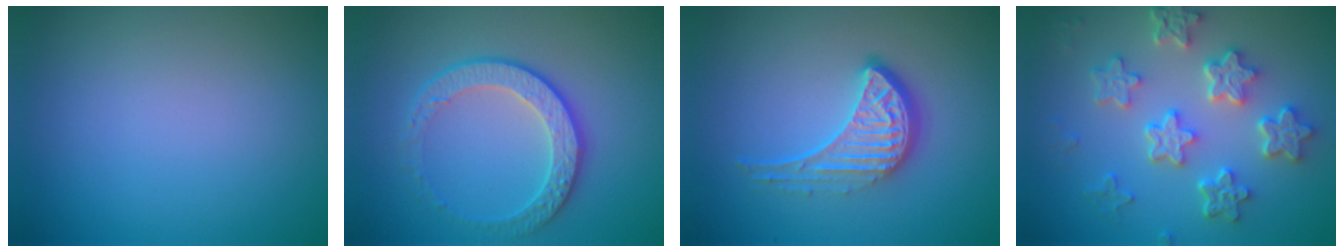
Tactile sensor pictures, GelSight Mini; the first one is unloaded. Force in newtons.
{"total": 3.8, "press": 3.4, "slide": 1.8}
{"total": 4.5, "press": 3.3, "slide": 3.1}
{"total": 5.9, "press": 4.7, "slide": 3.6}